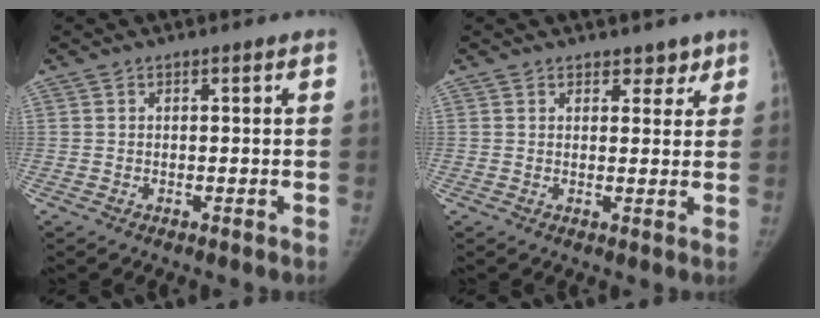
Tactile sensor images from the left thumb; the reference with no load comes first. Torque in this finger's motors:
{"motor_torque": [-0.13, 0.10, -0.35, 0.19, -0.06]}